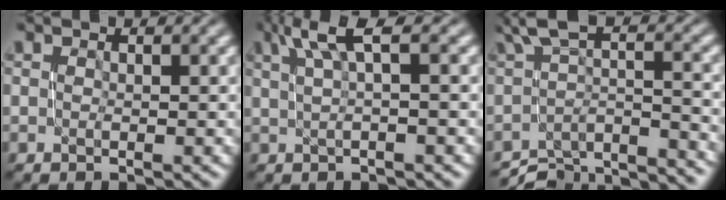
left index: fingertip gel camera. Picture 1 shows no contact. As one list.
[{"total": 3.4, "force": [1.7, 0.4, 2.9], "torque": [-0.054, 0.006, 0.033]}, {"total": 8.4, "force": [-6.9, 2.2, 4.1], "torque": [-0.054, 0.002, -0.102]}]